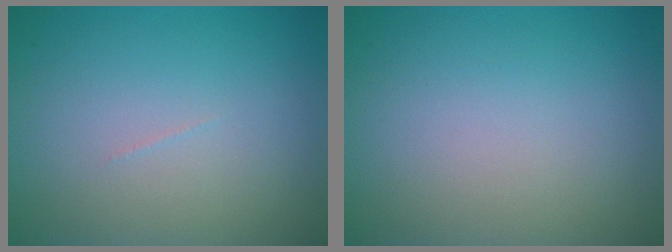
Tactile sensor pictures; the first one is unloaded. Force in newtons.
{"total": 0.0}